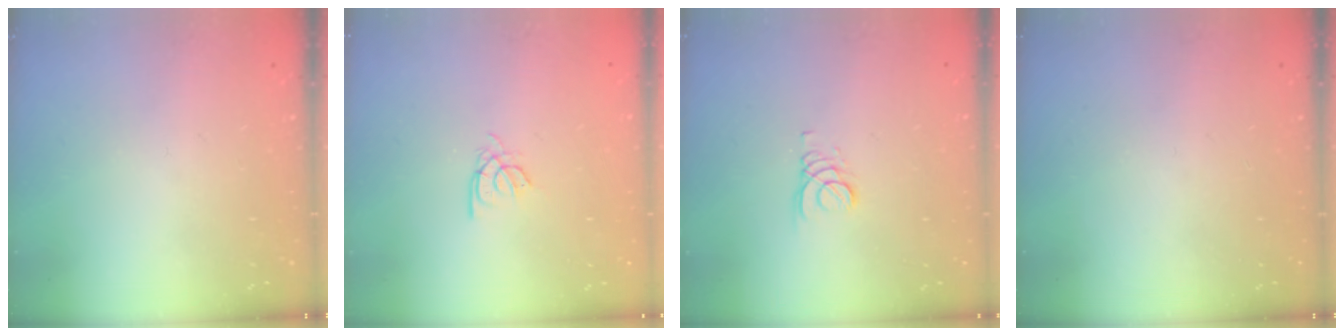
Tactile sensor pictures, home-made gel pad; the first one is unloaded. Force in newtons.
{"total": 2.4, "press": 2.4, "slide": 0.4}
{"total": 2.4, "press": 2.4, "slide": 0.2}
{"total": 0.0}